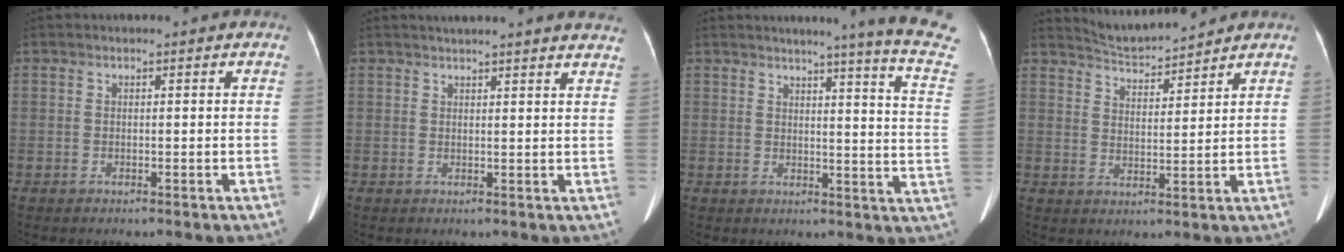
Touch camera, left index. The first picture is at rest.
{"total": 13.9, "force": [12.8, 0.7, 5.2], "torque": [-0.066, 0.001, 0.144]}
{"total": 14.3, "force": [12.2, -2.1, 7.3], "torque": [-0.097, -0.083, 0.120]}
{"total": 6.2, "force": [6.2, 0.2, 0.4], "torque": [-0.017, 0.011, 0.113]}